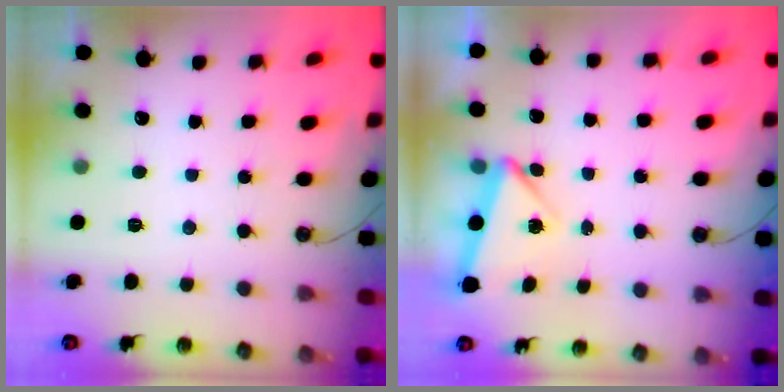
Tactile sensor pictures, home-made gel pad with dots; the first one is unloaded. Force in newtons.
{"total": 3.6, "press": 3.4, "slide": 1.4}